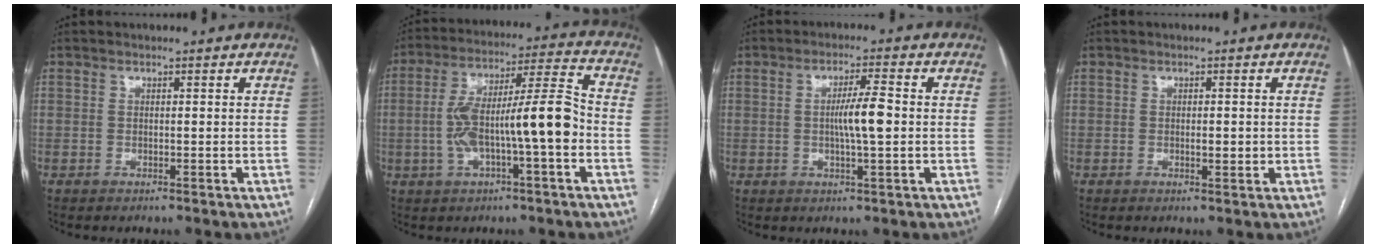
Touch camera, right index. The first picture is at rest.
{"total": 14.0, "force": [-2.6, 1.9, 13.6], "torque": [-0.243, 0.029, -0.040]}
{"total": 5.5, "force": [-0.2, 0.3, 5.5], "torque": [-0.099, 0.003, -0.005]}
{"total": 1.7, "force": [-0.1, 0.6, 1.6], "torque": [-0.024, -0.002, 0.000]}